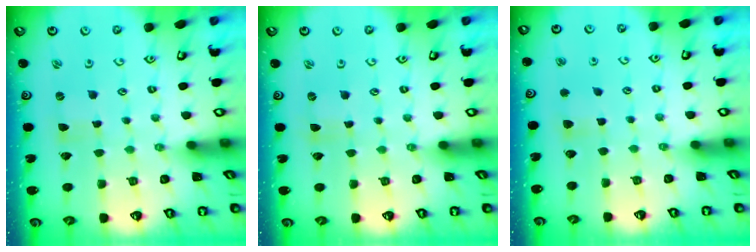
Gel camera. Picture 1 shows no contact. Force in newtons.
{"total": 0.0}
{"total": 3.3, "press": 3.3, "slide": 0.5}